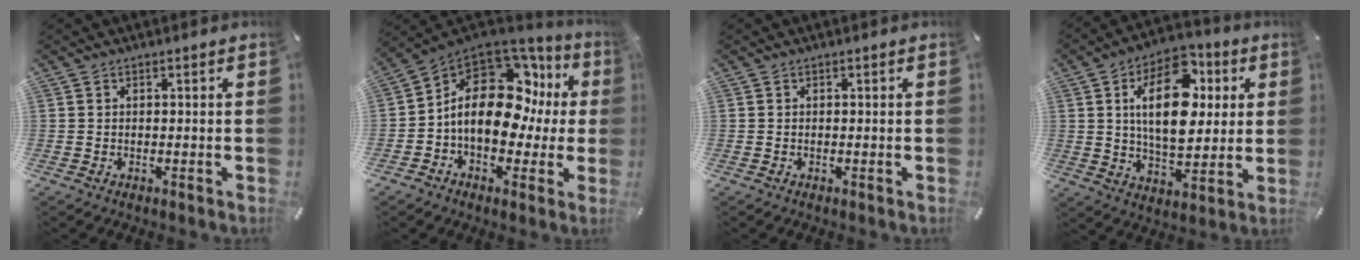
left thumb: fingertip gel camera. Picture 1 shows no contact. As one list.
[{"total": 16.8, "force": [2.0, 11.3, 12.3], "torque": [-0.207, -0.017, 0.031]}, {"total": 0.0}, {"total": 18.3, "force": [5.0, 11.1, 13.7], "torque": [-0.231, -0.003, 0.081]}]